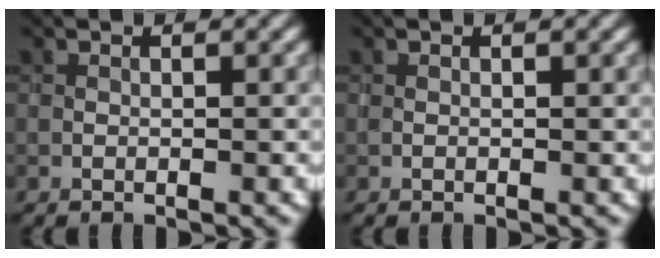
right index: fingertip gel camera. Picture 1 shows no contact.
{"total": 0.0}